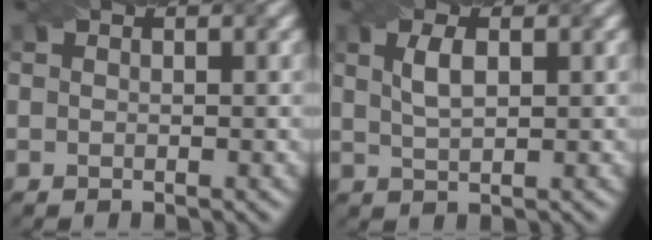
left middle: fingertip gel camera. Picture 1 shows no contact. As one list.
[{"total": 2.3, "force": [0.8, 0.9, 2.0], "torque": [-0.043, 0.003, 0.018]}]